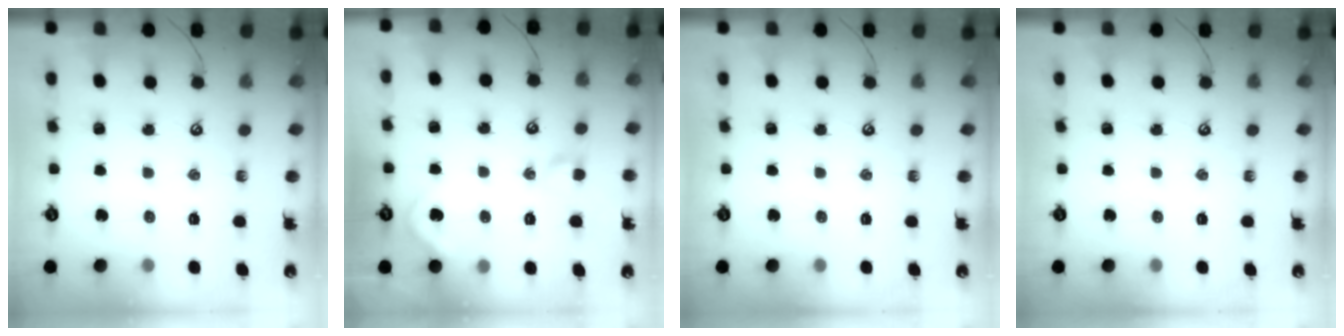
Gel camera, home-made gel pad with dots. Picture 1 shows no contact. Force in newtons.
{"total": 5.8, "press": 5.7, "slide": 1.1}
{"total": 0.0}
{"total": 0.0}